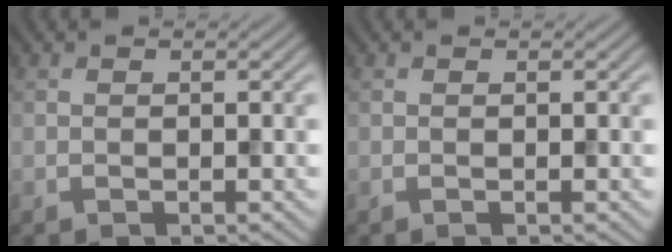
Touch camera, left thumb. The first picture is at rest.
{"total": 0.0}